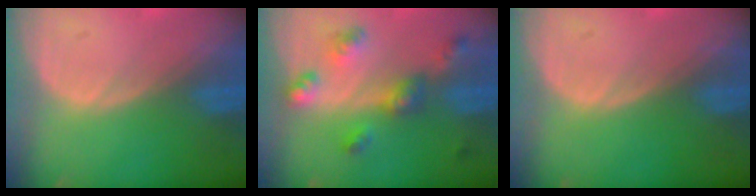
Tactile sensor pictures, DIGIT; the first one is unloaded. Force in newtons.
{"total": 6.8, "press": 6.0, "slide": 3.2}
{"total": 0.0}